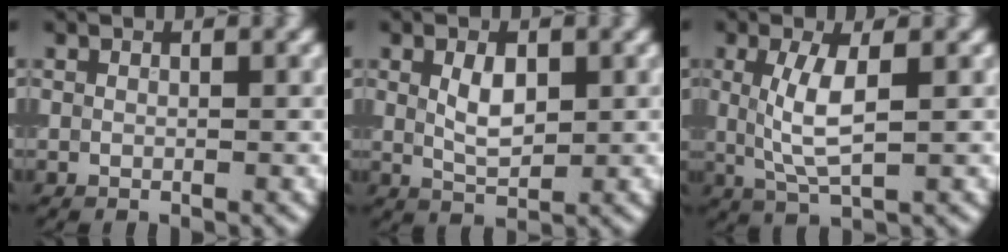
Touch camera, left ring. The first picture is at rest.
{"total": 2.9, "force": [0.7, 1.6, 2.4], "torque": [-0.050, 0.000, 0.016]}
{"total": 4.2, "force": [0.5, 1.2, 4.0], "torque": [-0.087, -0.001, 0.012]}